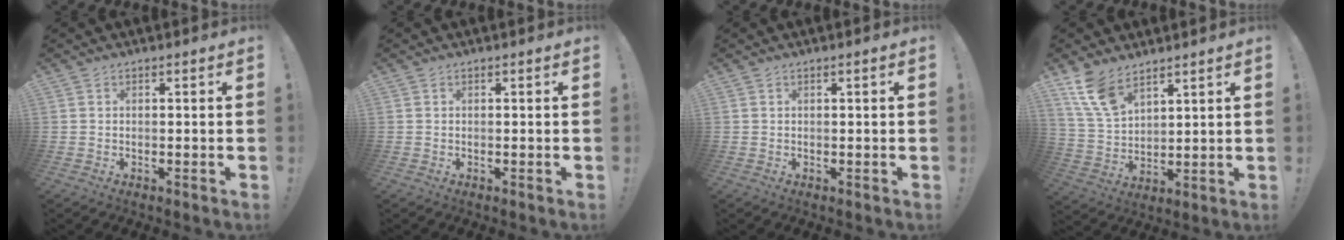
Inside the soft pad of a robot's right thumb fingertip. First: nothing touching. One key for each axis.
{"total": 0.0}
{"total": 0.8, "fx": 0.2, "fy": -0.3, "fz": 0.7, "tx": -0.005, "ty": -0.004, "tz": 0.000}
{"total": 10.9, "fx": 7.8, "fy": 5.3, "fz": 5.4, "tx": -0.104, "ty": -0.040, "tz": 0.153}